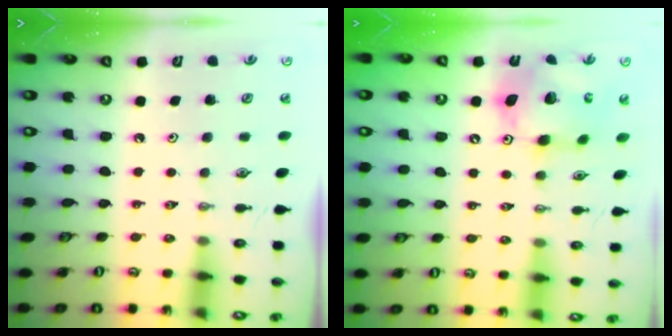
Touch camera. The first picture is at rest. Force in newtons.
{"total": 14.6, "press": 14.5, "slide": 1.4}